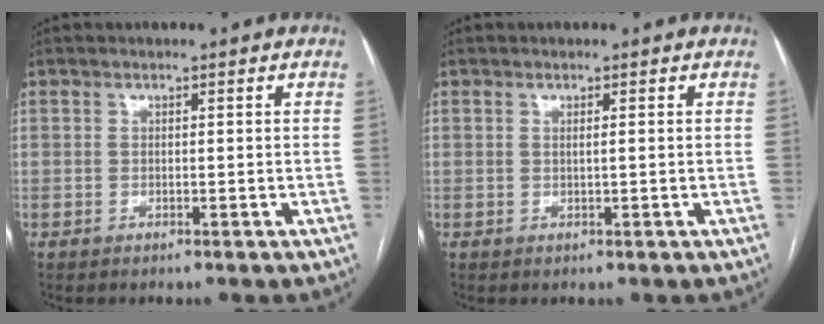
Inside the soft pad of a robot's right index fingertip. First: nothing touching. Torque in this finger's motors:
{"motor_torque": [-0.10, -0.05, -0.03, -0.01]}